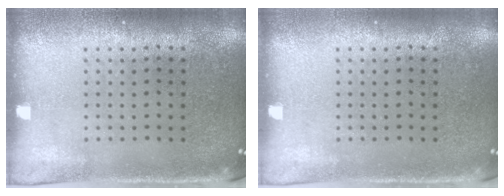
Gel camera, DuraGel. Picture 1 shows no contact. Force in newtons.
{"total": 0.0}